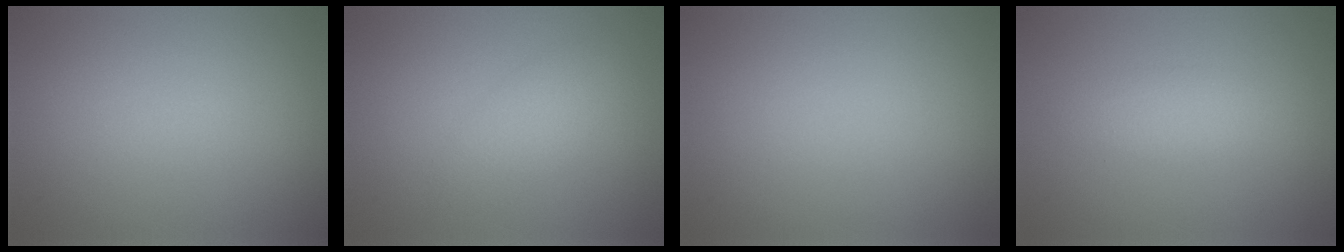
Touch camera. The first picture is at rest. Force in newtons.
{"total": 2.2, "press": 2.2, "slide": 0.1}
{"total": 0.0}
{"total": 2.0, "press": 2.0, "slide": 0.1}